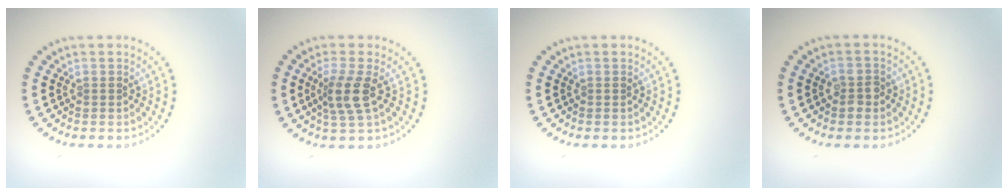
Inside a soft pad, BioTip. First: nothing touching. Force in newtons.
{"total": 2.9, "press": 2.3, "slide": 1.7}
{"total": 0.0}
{"total": 1.8, "press": 1.8, "slide": 0.3}